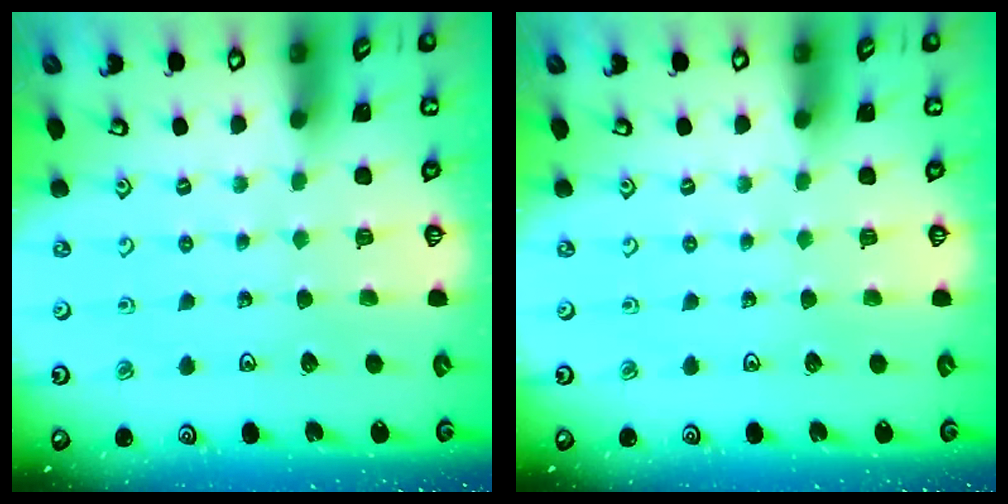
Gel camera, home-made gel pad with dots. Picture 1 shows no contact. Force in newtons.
{"total": 0.0}